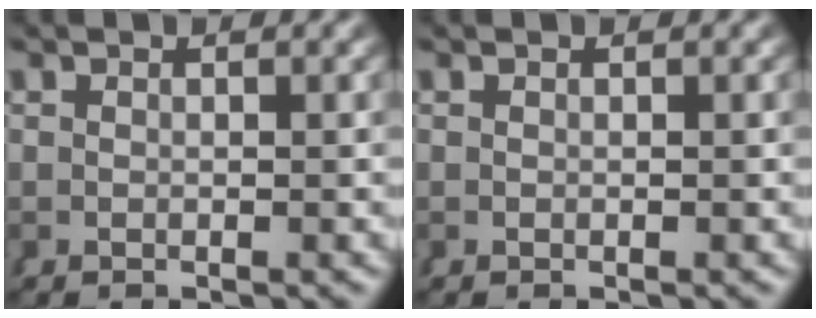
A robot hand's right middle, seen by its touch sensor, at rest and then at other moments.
{"total": 0.0}